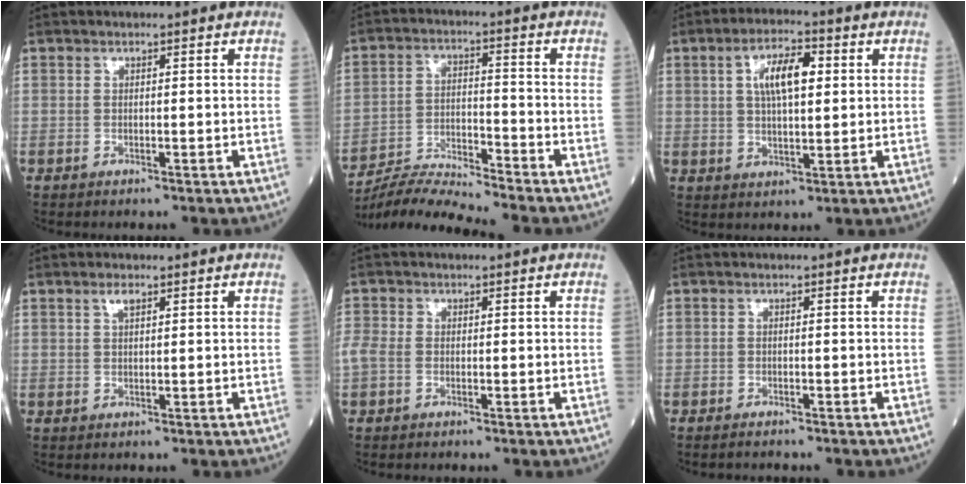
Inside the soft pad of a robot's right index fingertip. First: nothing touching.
{"total": 8.2, "force": [-7.9, -2.0, 0.8], "torque": [-0.022, -0.003, -0.150]}
{"total": 7.6, "force": [2.1, 2.6, 6.8], "torque": [-0.125, 0.013, 0.036]}
{"total": 1.4, "force": [0.9, 0.4, 0.9], "torque": [-0.019, 0.008, 0.020]}
{"total": 2.7, "force": [-0.7, 1.8, 1.9], "torque": [-0.059, 0.003, -0.014]}
{"total": 1.2, "force": [-1.2, 0.2, 0.1], "torque": [-0.005, -0.001, -0.019]}